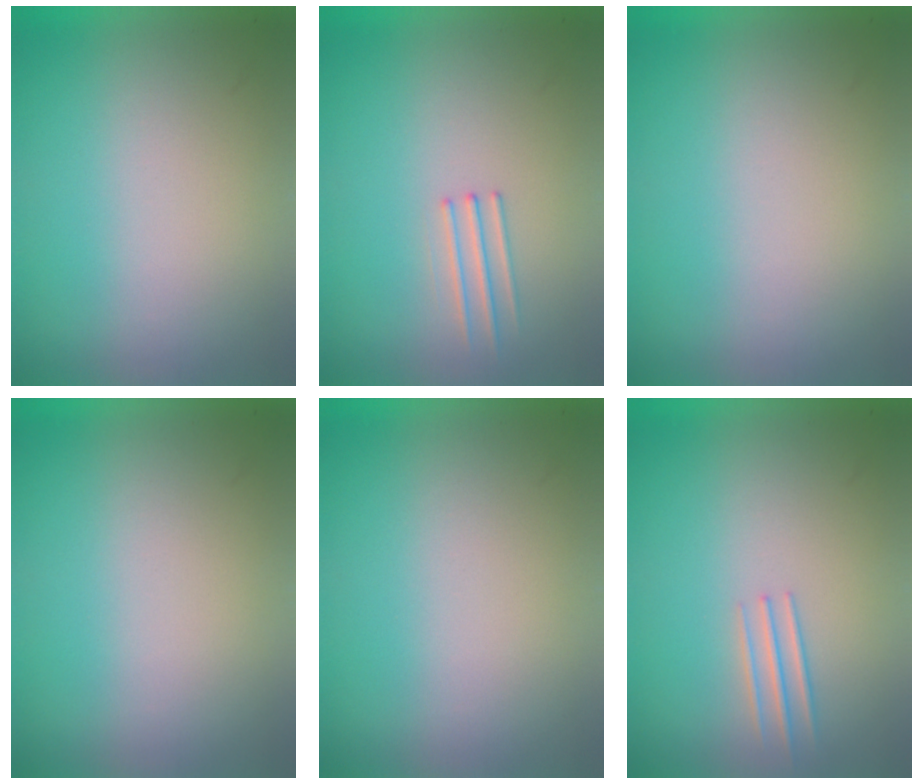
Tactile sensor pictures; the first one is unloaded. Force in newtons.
{"total": 1.2}
{"total": 0.0}
{"total": 0.0}
{"total": 1.0}
{"total": 1.8}